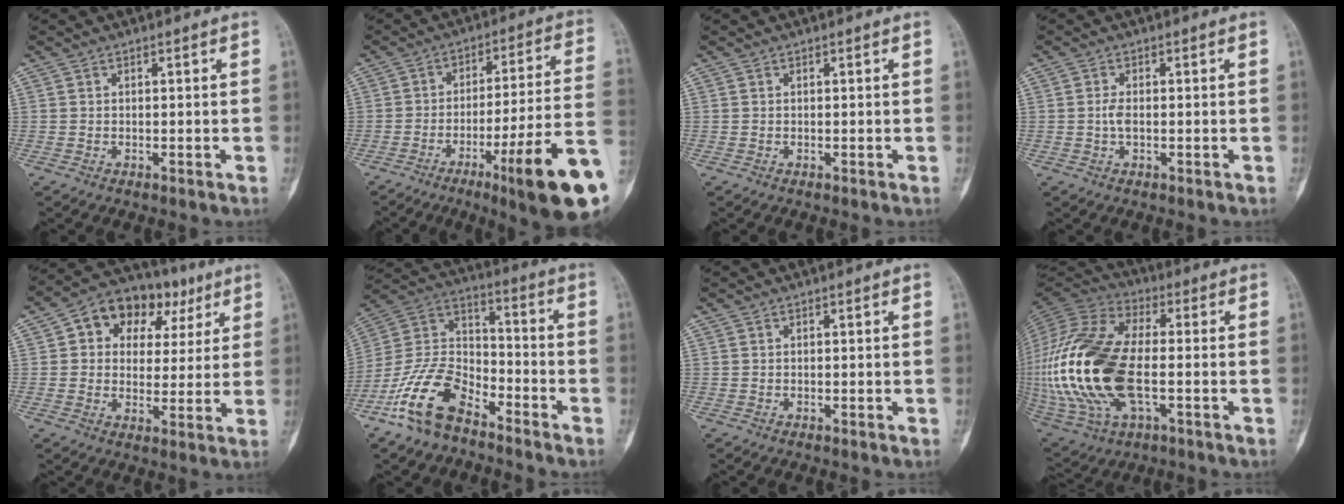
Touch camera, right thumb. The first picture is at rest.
{"total": 19.5, "force": [-8.0, 1.4, 17.7], "torque": [-0.223, 0.026, -0.117]}
{"total": 0.0}
{"total": 1.9, "force": [-0.3, 0.8, 1.7], "torque": [-0.038, 0.000, -0.007]}
{"total": 14.7, "force": [5.7, 10.9, 8.1], "torque": [-0.062, 0.017, 0.082]}
{"total": 15.4, "force": [-9.9, 7.7, 8.9], "torque": [-0.169, 0.068, -0.198]}
{"total": 0.0}
{"total": 29.8, "force": [-3.7, 15.1, 25.4], "torque": [-0.616, -0.011, -0.062]}